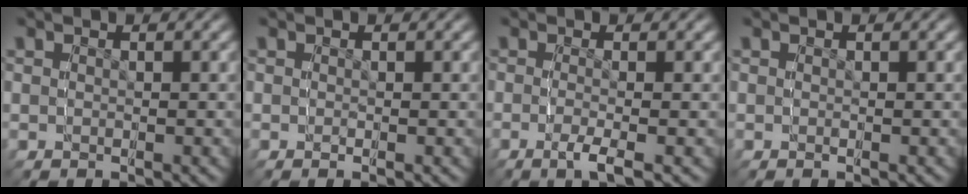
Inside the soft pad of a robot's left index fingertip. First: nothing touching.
{"total": 0.7, "force": [0.0, -0.7, -0.3], "torque": [0.005, 0.004, -0.002]}
{"total": 2.7, "force": [-0.6, -2.5, -0.5], "torque": [0.020, 0.016, -0.020]}
{"total": 0.0}